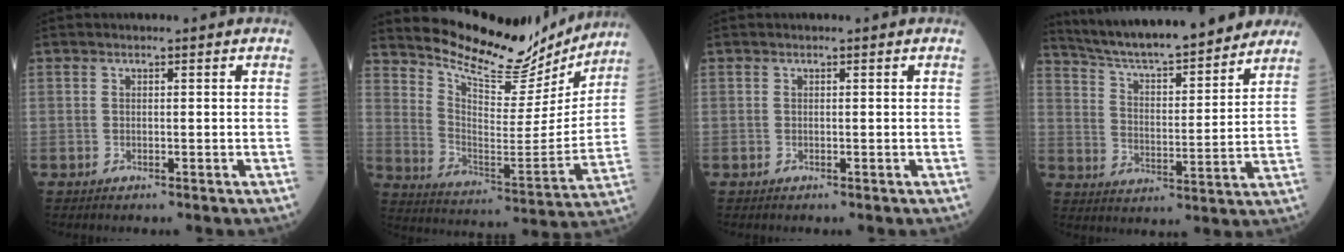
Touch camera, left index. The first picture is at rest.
{"total": 18.3, "force": [17.2, 4.1, 4.8], "torque": [-0.088, -0.042, 0.255]}
{"total": 0.0}
{"total": 21.2, "force": [18.9, 2.7, 9.2], "torque": [-0.150, 0.010, 0.279]}